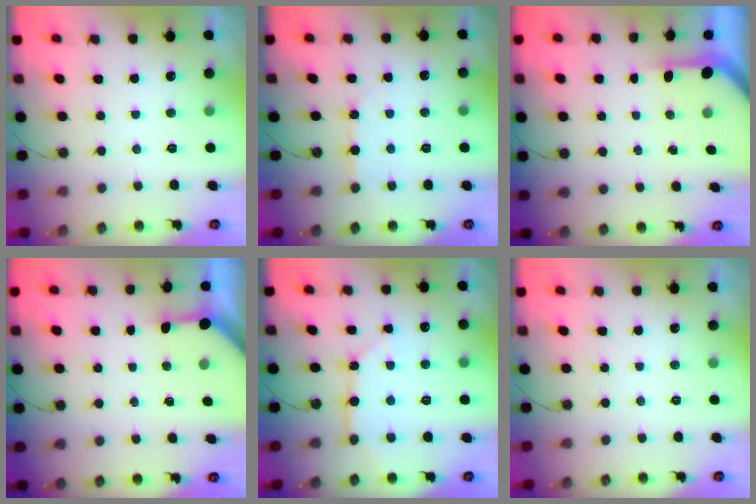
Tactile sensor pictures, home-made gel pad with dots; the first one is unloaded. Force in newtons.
{"total": 4.5, "press": 4.4, "slide": 0.6}
{"total": 3.1, "press": 3.1, "slide": 0.2}
{"total": 3.2, "press": 3.1, "slide": 0.3}
{"total": 9.5, "press": 9.5, "slide": 0.9}
{"total": 0.0}